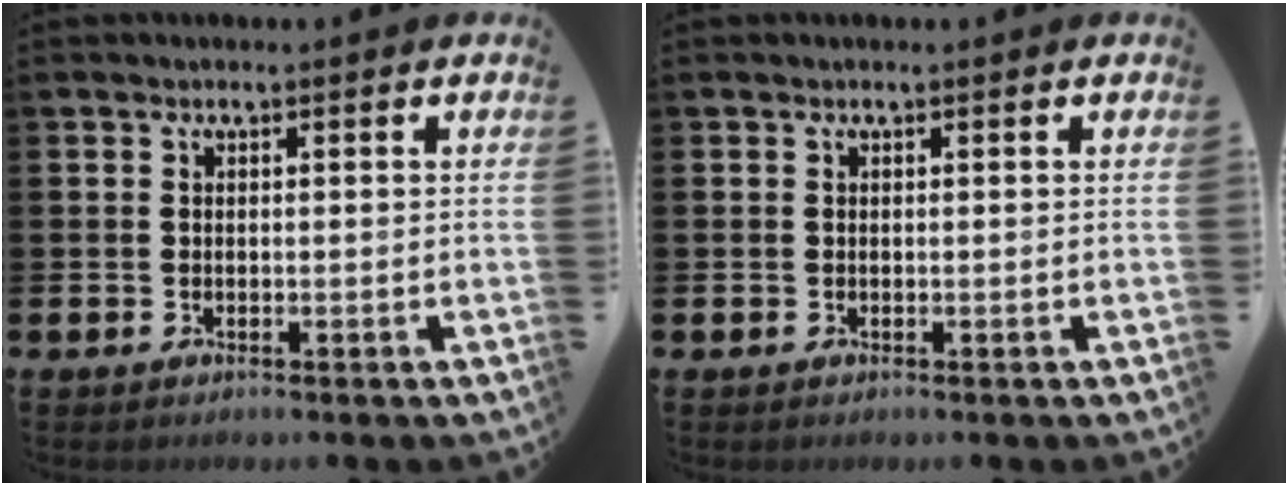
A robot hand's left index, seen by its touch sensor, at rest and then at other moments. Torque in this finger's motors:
{"motor_torque": [0.04, 0.03, -0.09, 0.01]}